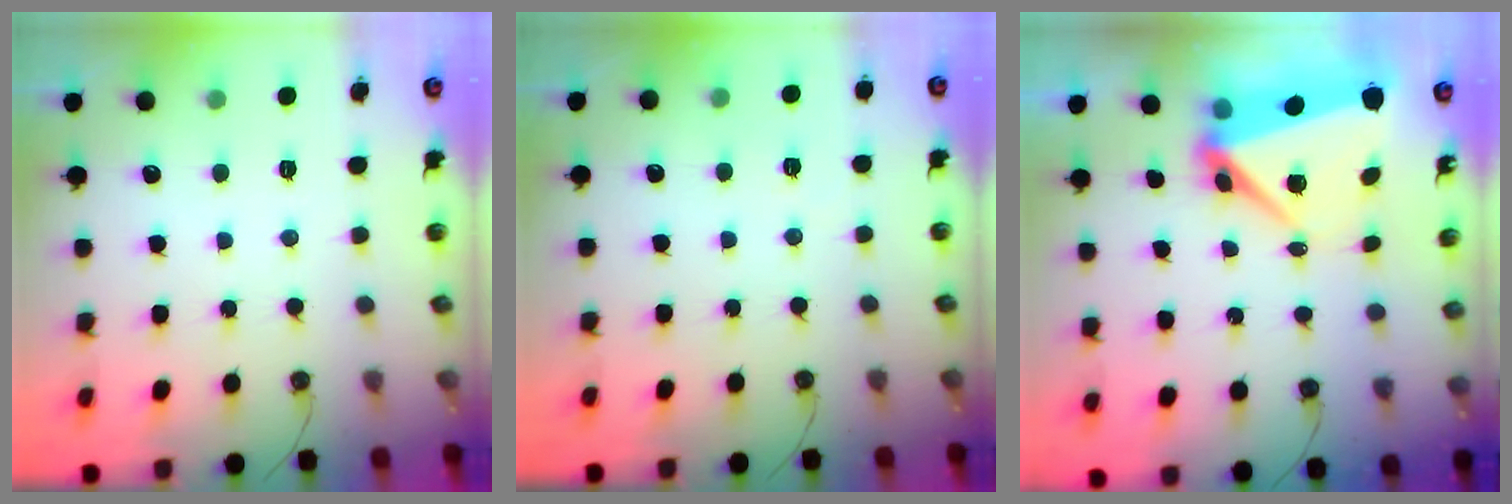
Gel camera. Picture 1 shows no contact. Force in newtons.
{"total": 1.4, "press": 1.4, "slide": 0.5}
{"total": 8.3, "press": 8.2, "slide": 1.2}